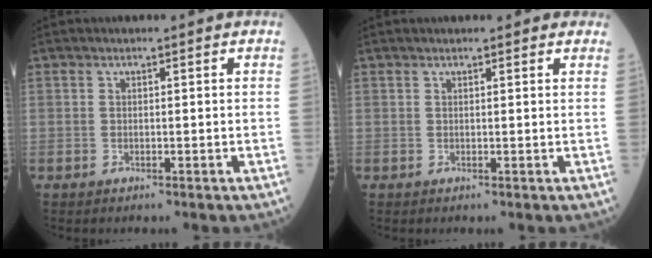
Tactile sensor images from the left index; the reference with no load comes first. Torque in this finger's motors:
{"motor_torque": [0.05, -0.05, 0.03, 0.02]}